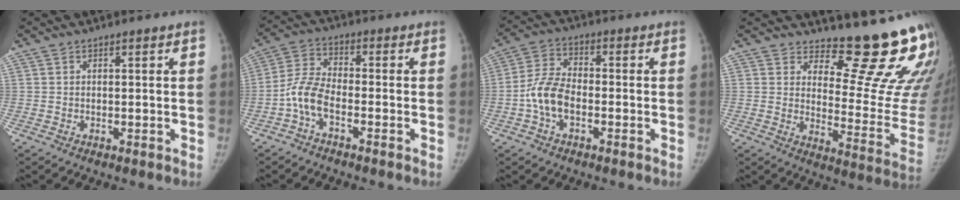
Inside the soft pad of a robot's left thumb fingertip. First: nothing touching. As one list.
[{"total": 6.8, "force": [-3.1, 3.1, 5.2], "torque": [-0.111, 0.028, -0.070]}, {"total": 8.2, "force": [-2.4, 4.8, 6.2], "torque": [-0.122, 0.026, -0.053]}, {"total": 17.9, "force": [15.3, 3.7, 8.5], "torque": [-0.066, -0.180, 0.188]}]